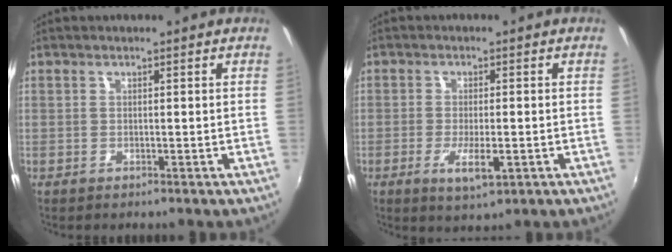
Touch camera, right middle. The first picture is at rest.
{"total": 5.3, "force": [-2.1, 1.5, 4.6], "torque": [-0.093, -0.015, -0.034]}